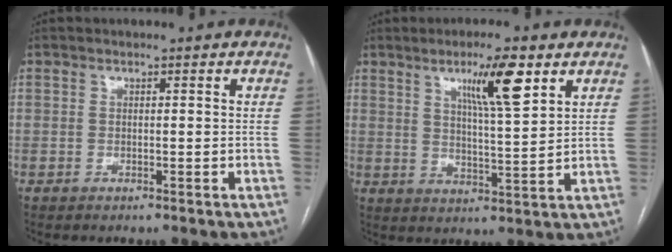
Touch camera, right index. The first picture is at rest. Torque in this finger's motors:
{"motor_torque": [1.07, 0.87, 0.37, 0.09]}